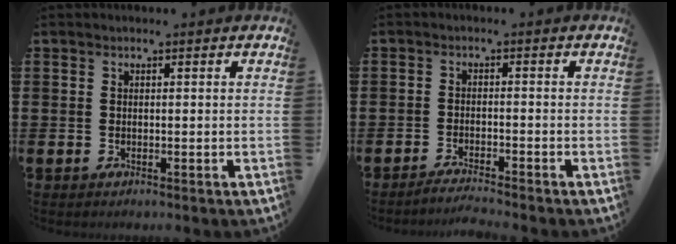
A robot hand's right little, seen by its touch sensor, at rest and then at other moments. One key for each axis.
{"total": 2.0, "fx": -1.9, "fy": -0.2, "fz": 0.5, "tx": -0.008, "ty": 0.003, "tz": -0.036}